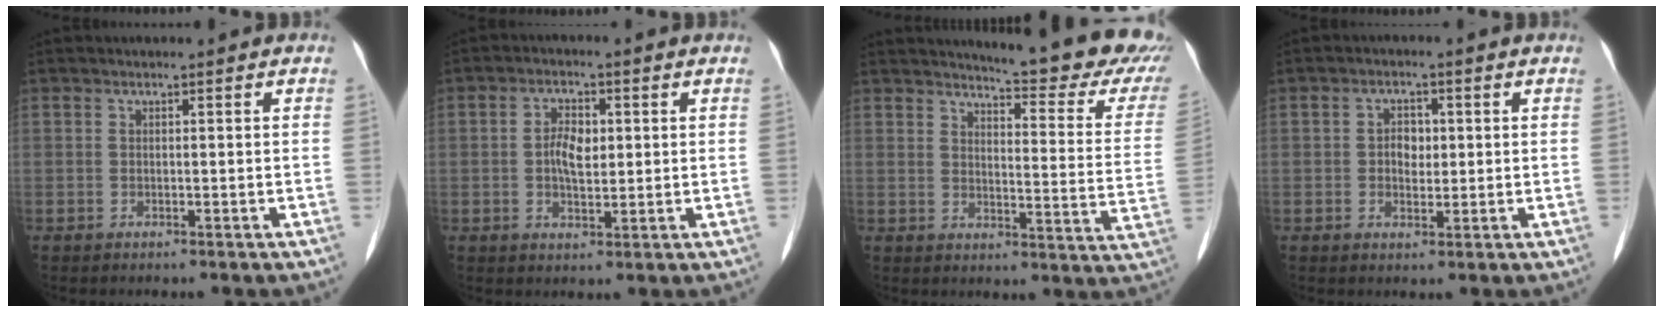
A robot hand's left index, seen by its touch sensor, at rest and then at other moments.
{"total": 4.5, "force": [0.5, 2.3, 3.8], "torque": [-0.078, 0.006, 0.008]}
{"total": 19.6, "force": [17.7, 2.2, 8.2], "torque": [-0.096, -0.083, 0.192]}
{"total": 3.1, "force": [0.3, 2.2, 2.2], "torque": [-0.035, 0.007, 0.006]}